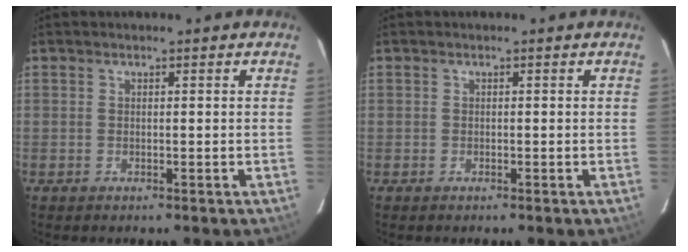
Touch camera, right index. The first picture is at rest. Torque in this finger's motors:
{"motor_torque": [-0.38, 0.04, -0.74, -0.21]}